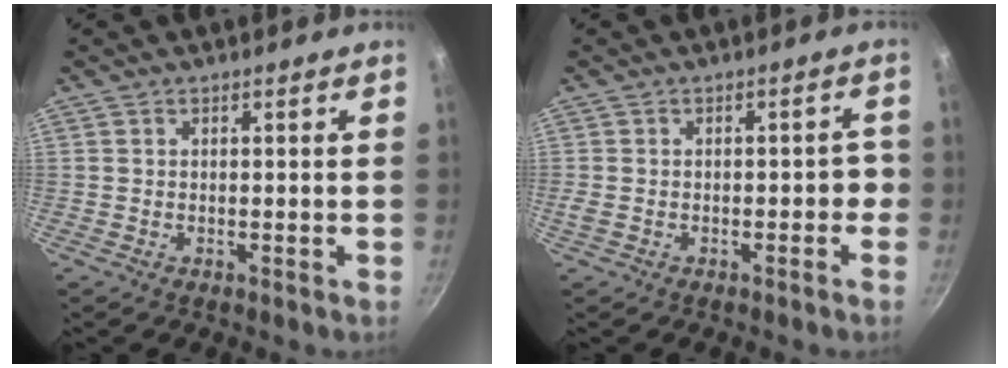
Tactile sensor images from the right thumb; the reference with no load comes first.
{"total": 4.2, "force": [-1.3, 2.3, 3.2], "torque": [-0.024, 0.026, -0.020]}